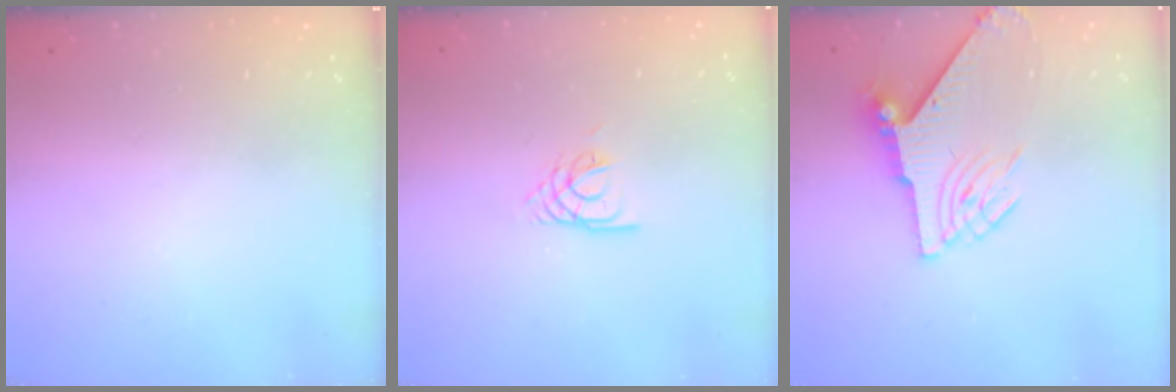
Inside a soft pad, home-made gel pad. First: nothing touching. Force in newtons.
{"total": 3.7, "press": 3.7, "slide": 0.3}
{"total": 9.6, "press": 9.5, "slide": 1.0}